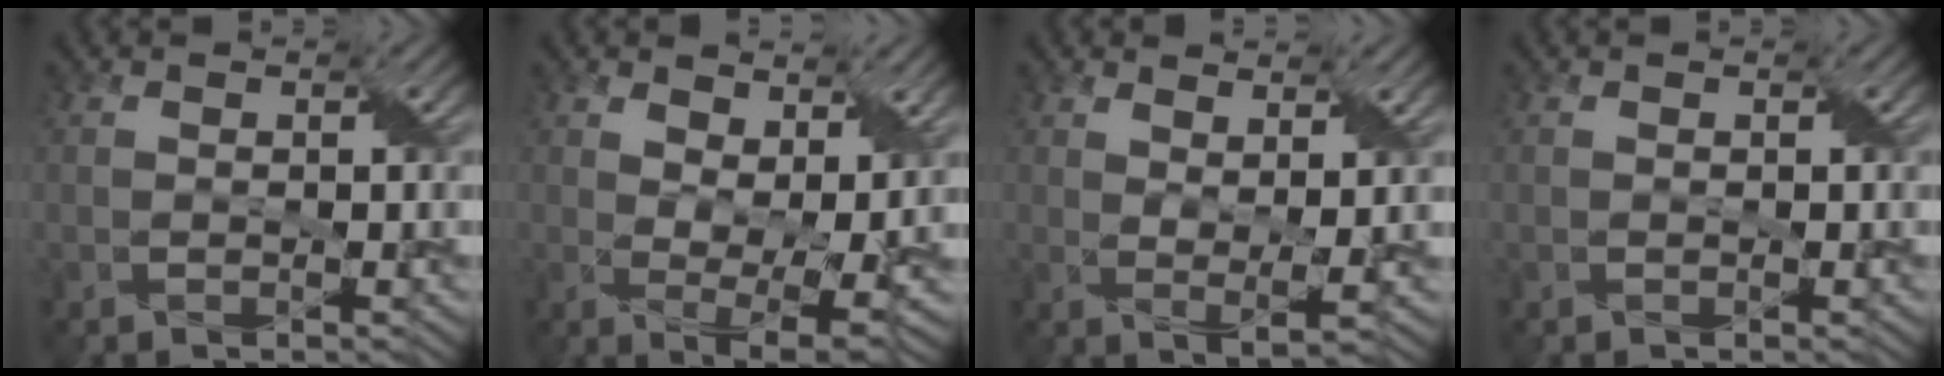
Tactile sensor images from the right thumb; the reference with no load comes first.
{"total": 6.4, "force": [2.8, 2.8, 5.0], "torque": [-0.100, -0.008, 0.053]}
{"total": 3.3, "force": [2.1, 0.6, 2.5], "torque": [-0.059, -0.005, 0.042]}
{"total": 0.0}